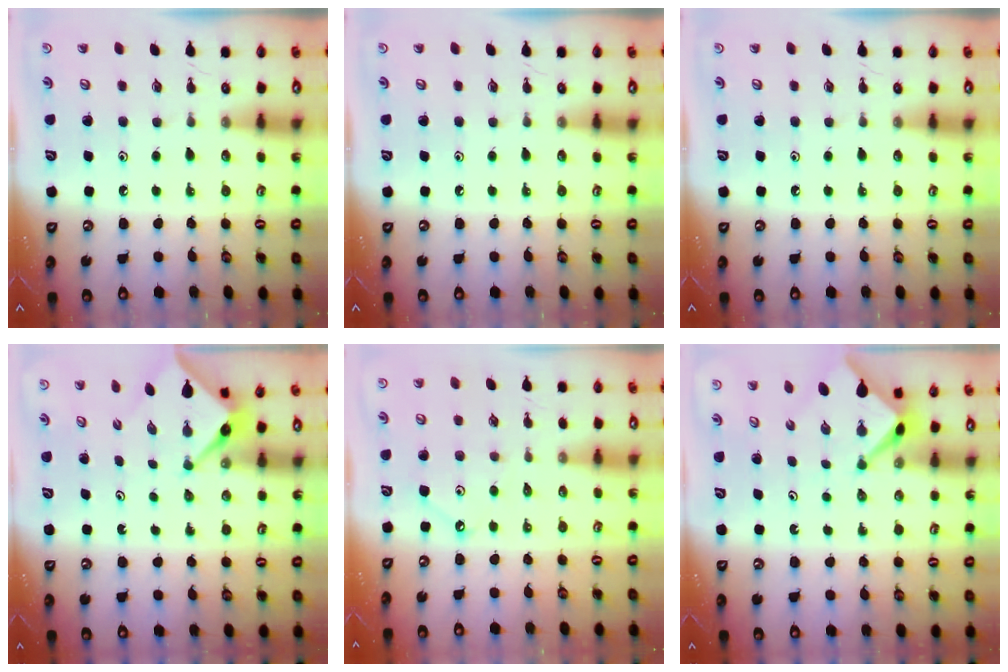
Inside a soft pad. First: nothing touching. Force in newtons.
{"total": 0.0}
{"total": 0.0}
{"total": 3.5, "press": 3.5, "slide": 0.3}
{"total": 3.2, "press": 3.2, "slide": 0.5}
{"total": 2.8, "press": 2.7, "slide": 0.4}